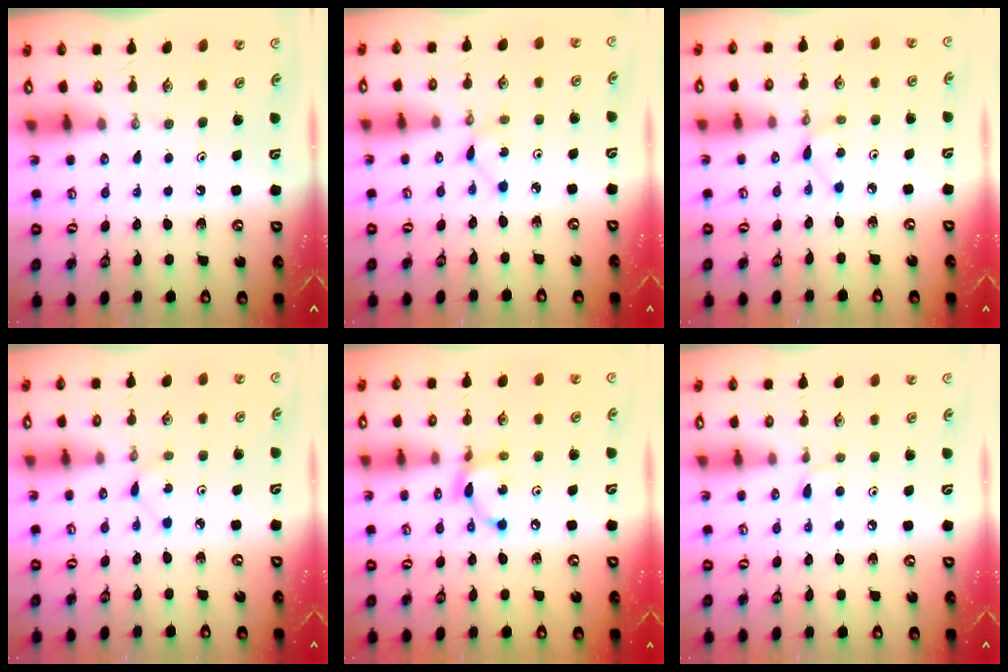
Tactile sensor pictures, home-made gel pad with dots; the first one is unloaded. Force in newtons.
{"total": 1.8, "press": 1.7, "slide": 0.3}
{"total": 2.9, "press": 2.9, "slide": 0.3}
{"total": 1.2, "press": 1.2, "slide": 0.2}
{"total": 8.3, "press": 8.3, "slide": 0.2}
{"total": 4.1, "press": 4.1, "slide": 0.4}